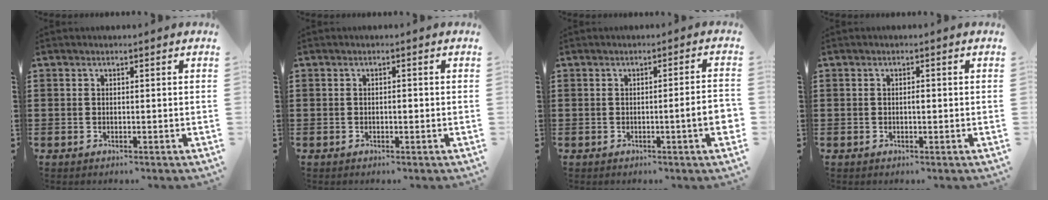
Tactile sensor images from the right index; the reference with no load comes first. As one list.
[{"total": 0.9, "force": [-0.2, 0.3, 0.8], "torque": [-0.017, -0.004, -0.002]}, {"total": 4.4, "force": [-0.9, 0.0, 4.3], "torque": [-0.070, -0.008, -0.015]}, {"total": 0.8, "force": [-0.1, 0.2, 0.7], "torque": [-0.015, -0.004, -0.001]}]